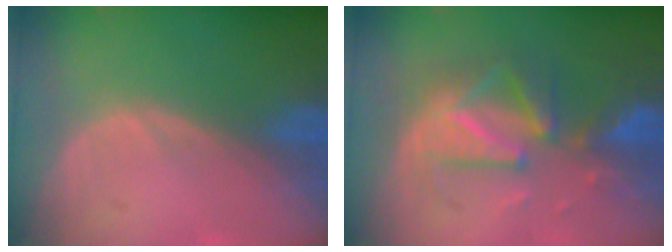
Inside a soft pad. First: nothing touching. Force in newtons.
{"total": 8.3, "press": 8.2, "slide": 0.4}